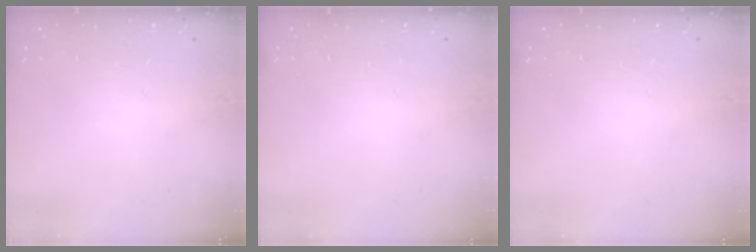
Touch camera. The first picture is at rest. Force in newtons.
{"total": 0.0}
{"total": 0.0}